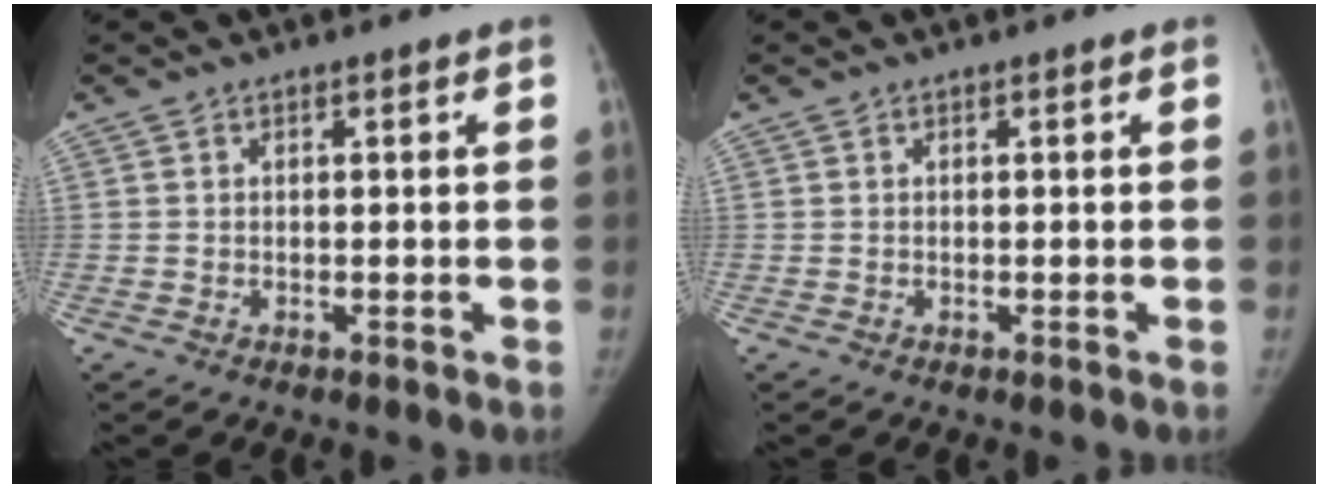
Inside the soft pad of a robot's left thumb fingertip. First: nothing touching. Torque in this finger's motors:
{"motor_torque": [0.00, 0.00, 0.14, -0.14, 0.00]}